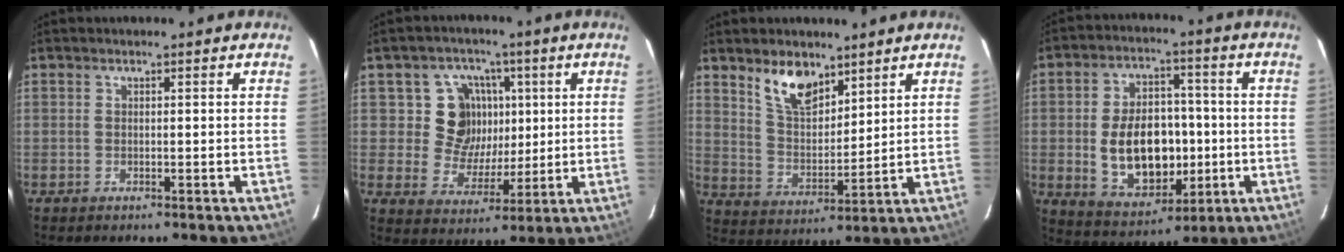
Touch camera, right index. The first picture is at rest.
{"total": 9.9, "force": [2.5, 9.4, 2.2], "torque": [-0.049, 0.005, 0.041]}
{"total": 9.5, "force": [6.6, 4.3, 5.3], "torque": [-0.089, 0.006, 0.132]}
{"total": 14.9, "force": [-1.6, 9.7, 11.2], "torque": [-0.220, 0.014, -0.002]}